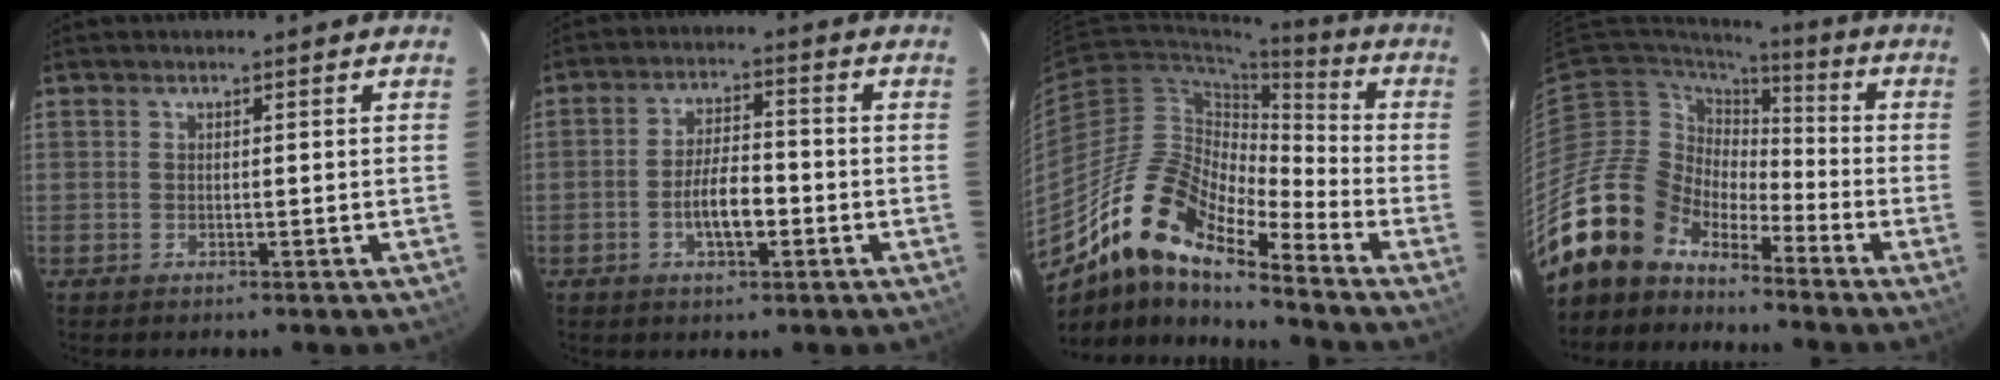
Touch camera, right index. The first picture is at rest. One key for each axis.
{"total": 6.7, "fx": -2.4, "fy": 2.5, "fz": 5.7, "tx": -0.109, "ty": 0.003, "tz": -0.037}
{"total": 16.1, "fx": -12.1, "fy": 4.1, "fz": 9.8, "tx": -0.160, "ty": -0.003, "tz": -0.243}
{"total": 14.2, "fx": -11.7, "fy": 7.8, "fz": 1.9, "tx": -0.050, "ty": 0.028, "tz": -0.215}